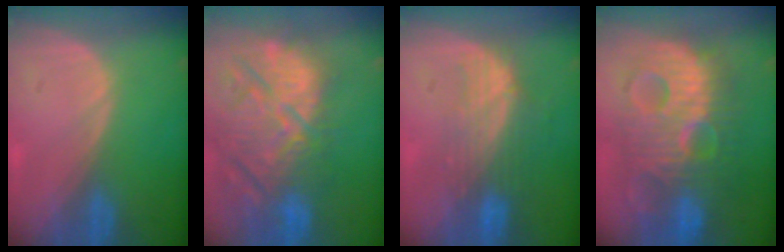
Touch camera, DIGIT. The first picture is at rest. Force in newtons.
{"total": 14.8, "press": 12.9, "slide": 7.3}
{"total": 7.5, "press": 6.9, "slide": 2.8}
{"total": 13.3, "press": 13.2, "slide": 1.3}